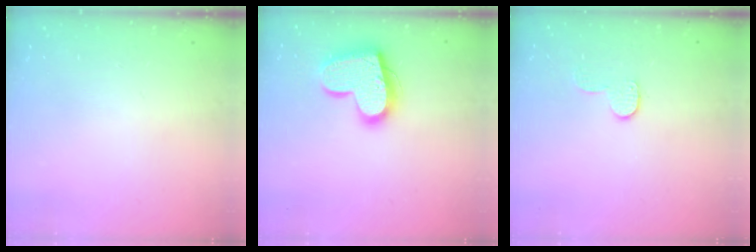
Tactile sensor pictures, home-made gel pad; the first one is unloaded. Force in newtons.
{"total": 18.0, "press": 17.9, "slide": 1.4}
{"total": 5.6, "press": 5.6, "slide": 0.4}